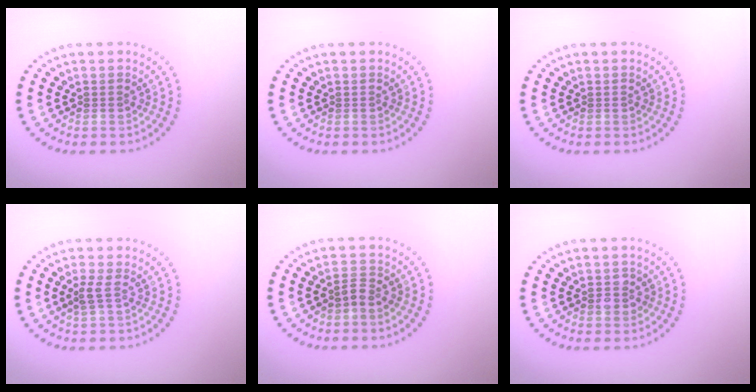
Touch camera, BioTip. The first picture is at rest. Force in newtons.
{"total": 0.0}
{"total": 0.0}
{"total": 1.2, "press": 1.0, "slide": 0.6}
{"total": 1.4, "press": 1.1, "slide": 0.9}
{"total": 1.4, "press": 1.3, "slide": 0.5}